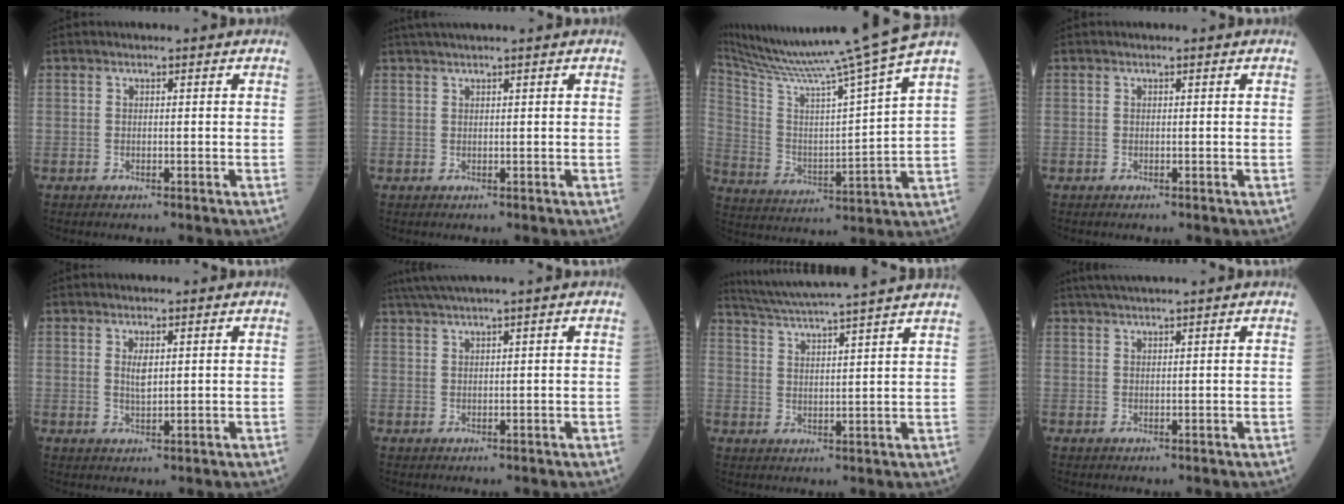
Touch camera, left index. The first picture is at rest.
{"total": 2.8, "force": [2.2, -0.7, 1.5], "torque": [-0.023, 0.019, 0.044]}
{"total": 20.2, "force": [17.6, -3.6, 9.3], "torque": [-0.170, -0.057, 0.277]}
{"total": 0.0}
{"total": 2.1, "force": [0.6, 0.6, 1.9], "torque": [-0.040, -0.003, 0.014]}
{"total": 3.7, "force": [2.7, -1.0, 2.3], "torque": [-0.052, 0.013, 0.058]}
{"total": 18.5, "force": [16.5, -1.5, 8.3], "torque": [-0.152, -0.004, 0.232]}
{"total": 3.8, "force": [3.1, -0.8, 2.0], "torque": [-0.031, 0.020, 0.057]}